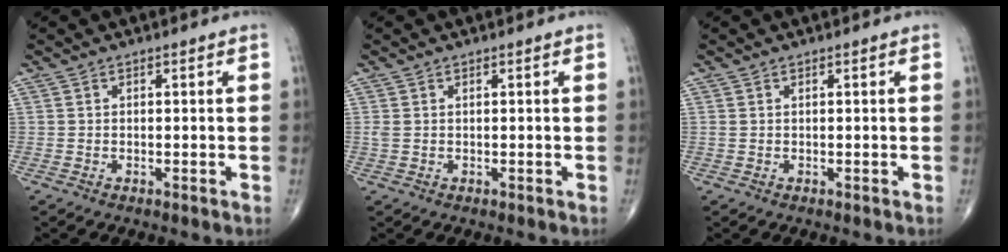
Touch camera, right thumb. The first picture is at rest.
{"total": 1.2, "force": [0.3, 0.8, 0.9], "torque": [-0.032, 0.008, 0.010]}
{"total": 0.5, "force": [0.2, 0.3, 0.4], "torque": [-0.012, 0.010, 0.006]}